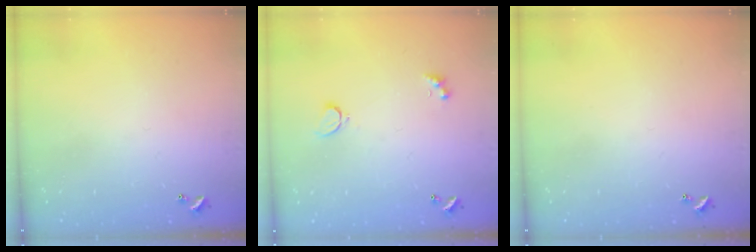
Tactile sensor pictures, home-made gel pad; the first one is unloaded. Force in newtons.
{"total": 1.6, "press": 1.5, "slide": 0.5}
{"total": 0.0}